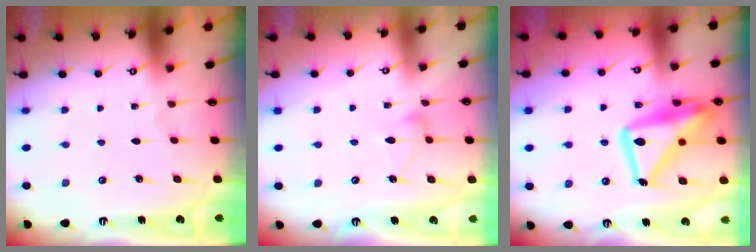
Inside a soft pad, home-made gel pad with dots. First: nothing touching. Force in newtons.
{"total": 6.3, "press": 6.3, "slide": 0.3}
{"total": 20.7, "press": 20.6, "slide": 1.9}